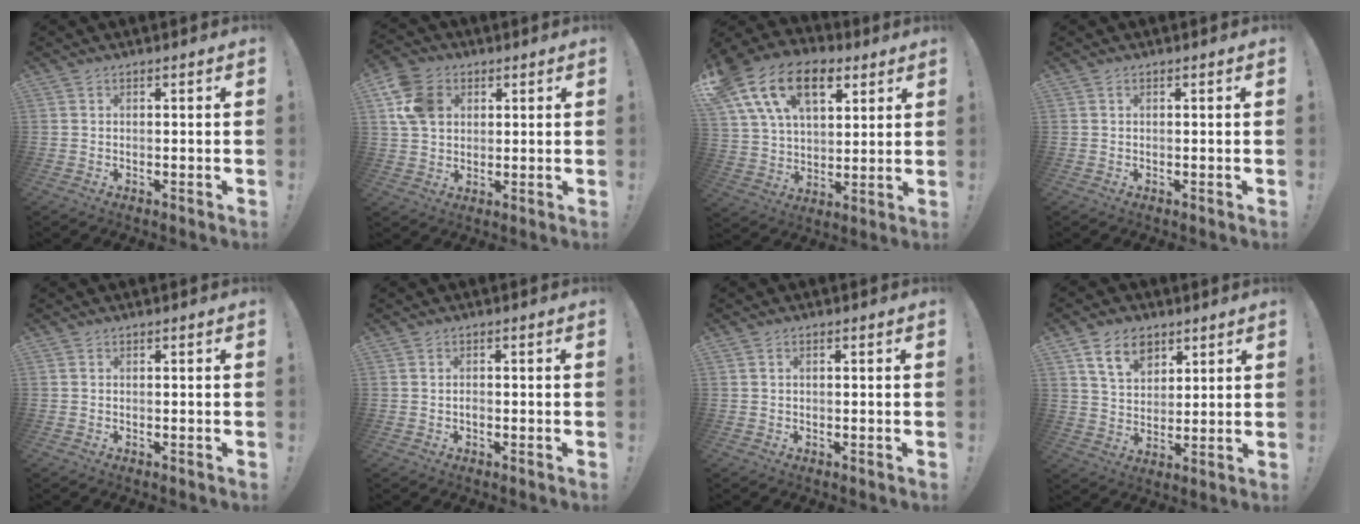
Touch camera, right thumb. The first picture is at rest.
{"total": 13.0, "force": [3.4, 10.2, 7.3], "torque": [-0.129, 0.000, 0.072]}
{"total": 20.7, "force": [9.8, 13.1, 12.6], "torque": [-0.217, -0.033, 0.175]}
{"total": 0.0}
{"total": 0.0}
{"total": 0.7, "force": [-0.3, 0.5, 0.4], "torque": [-0.011, 0.003, -0.007]}
{"total": 0.6, "force": [0.1, 0.4, 0.4], "torque": [-0.015, 0.006, 0.003]}
{"total": 10.8, "force": [6.3, 7.2, 5.0], "torque": [-0.076, -0.021, 0.119]}